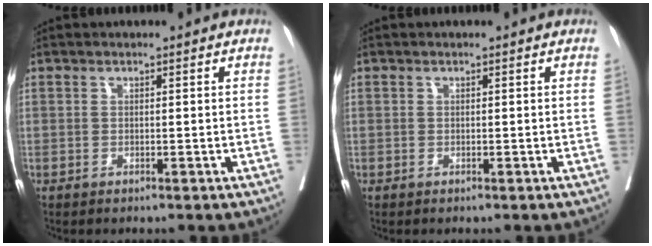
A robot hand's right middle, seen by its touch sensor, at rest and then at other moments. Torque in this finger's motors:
{"motor_torque": [0.19, -0.19, 0.01, -0.10]}